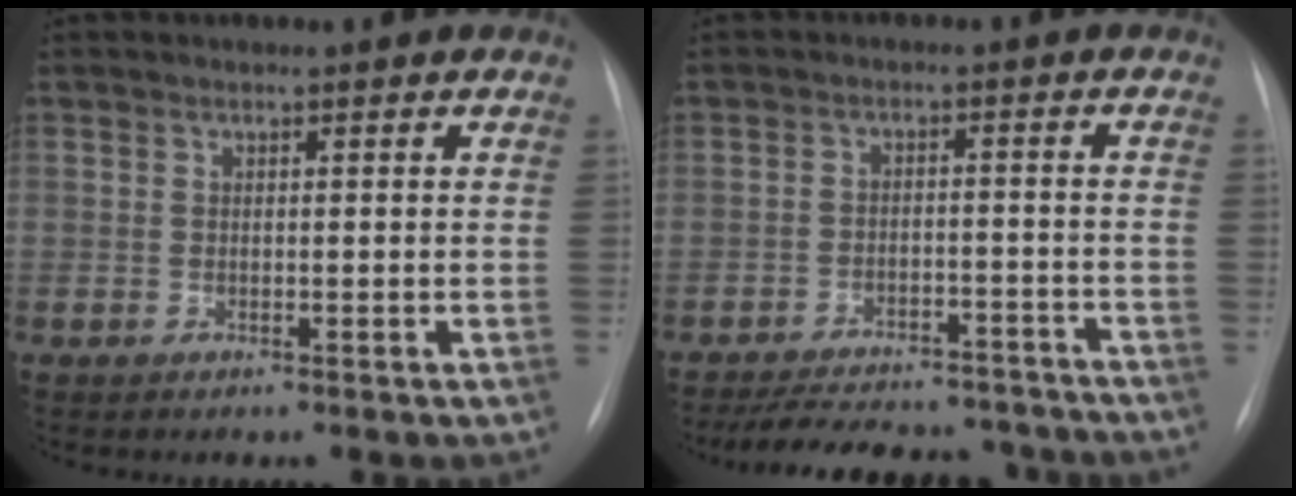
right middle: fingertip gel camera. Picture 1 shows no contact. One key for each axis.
{"total": 16.2, "fx": -14.7, "fy": 4.6, "fz": 5.1, "tx": -0.105, "ty": 0.004, "tz": -0.198}